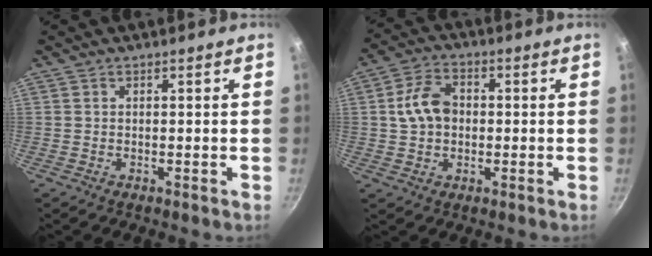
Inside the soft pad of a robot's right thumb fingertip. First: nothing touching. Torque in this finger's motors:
{"motor_torque": [-0.68, 0.40, 0.01, -0.07, 0.07]}